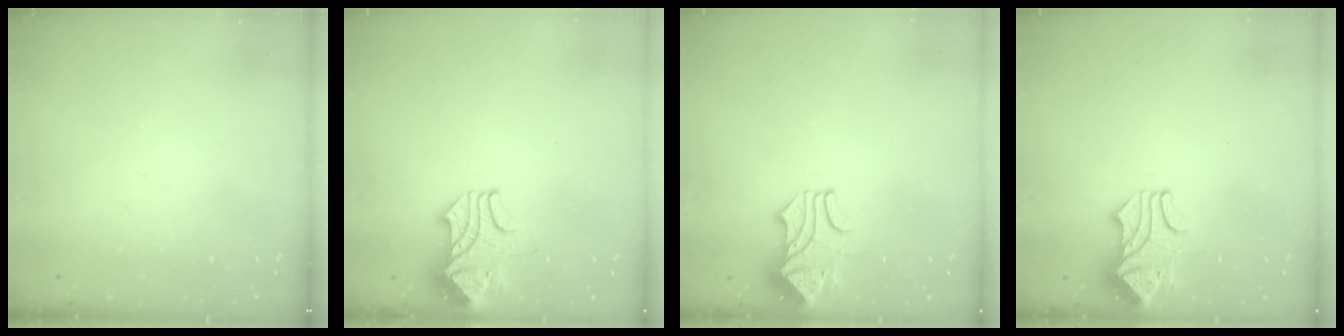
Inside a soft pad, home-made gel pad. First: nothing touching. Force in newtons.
{"total": 2.4, "press": 2.2, "slide": 1.0}
{"total": 1.5, "press": 1.2, "slide": 1.0}
{"total": 1.8, "press": 1.4, "slide": 1.0}